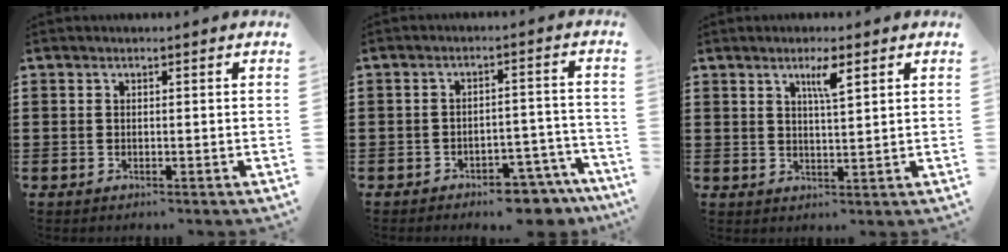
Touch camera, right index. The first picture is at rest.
{"total": 4.7, "force": [-4.4, 0.8, 1.5], "torque": [-0.025, 0.007, -0.085]}
{"total": 3.7, "force": [2.1, 0.4, 3.0], "torque": [-0.057, 0.000, 0.033]}